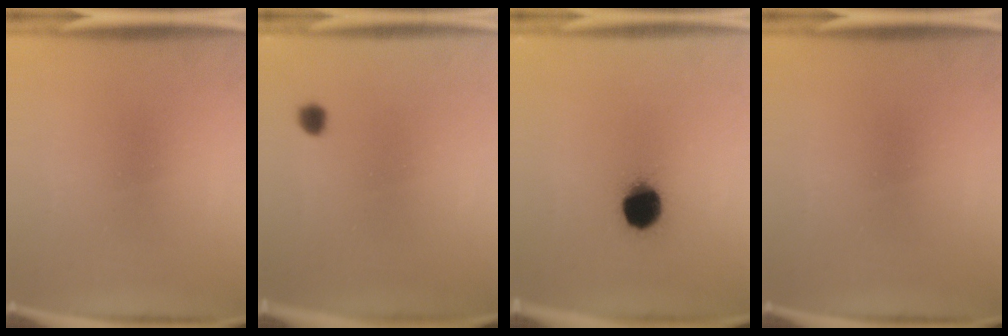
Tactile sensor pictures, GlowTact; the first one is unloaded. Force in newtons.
{"total": 1.7}
{"total": 10.5}
{"total": 0.0}